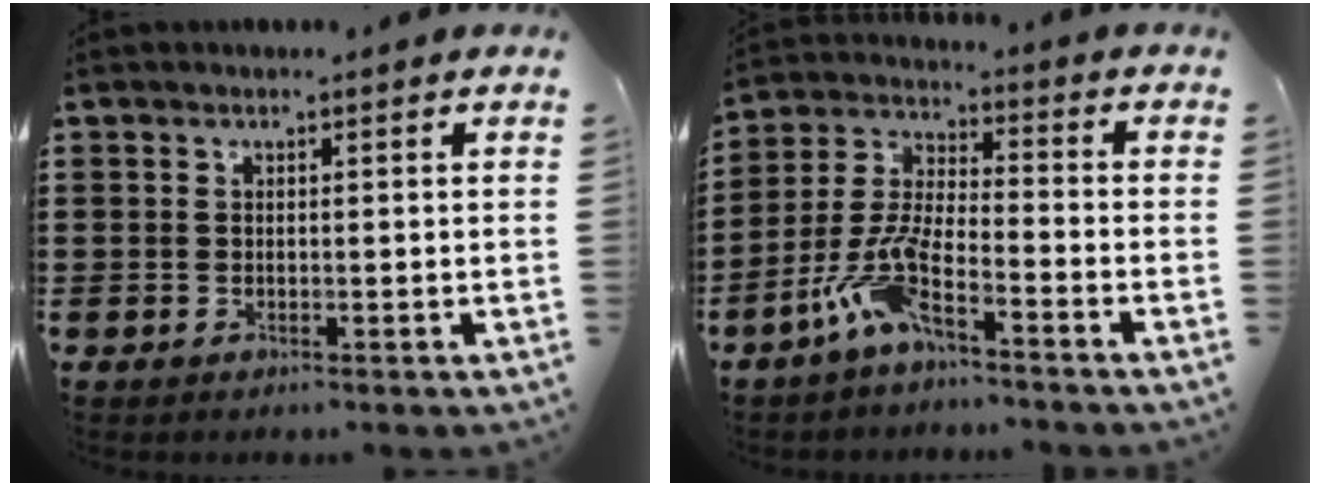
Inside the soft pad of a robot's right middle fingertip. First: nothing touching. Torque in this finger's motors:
{"motor_torque": [2.14, 0.00, 0.29, 0.21]}